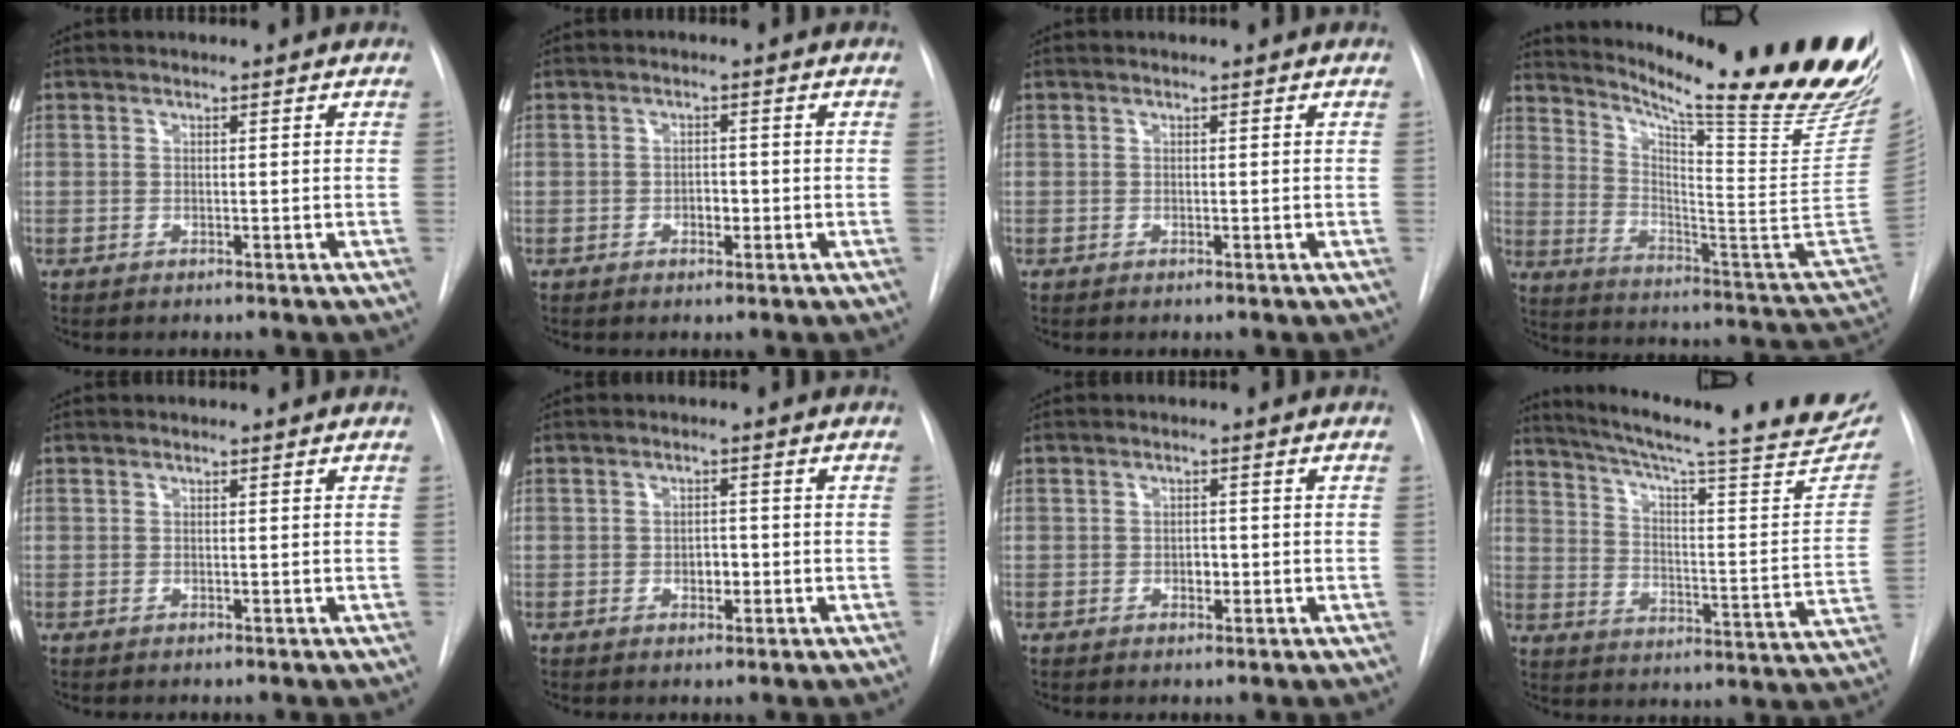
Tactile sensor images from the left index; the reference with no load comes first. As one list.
[{"total": 1.6, "force": [-0.5, 1.0, 1.1], "torque": [-0.016, 0.003, -0.007]}, {"total": 0.6, "force": [0.5, 0.0, 0.1], "torque": [-0.003, 0.004, 0.002]}, {"total": 29.5, "force": [23.8, 0.2, 17.4], "torque": [-0.249, -0.109, 0.324]}, {"total": 0.0}, {"total": 2.0, "force": [-0.5, 1.2, 1.4], "torque": [-0.019, 0.003, -0.005]}, {"total": 1.4, "force": [-0.4, 0.9, 1.0], "torque": [-0.015, 0.002, -0.005]}, {"total": 27.8, "force": [24.2, 2.5, 13.4], "torque": [-0.200, -0.070, 0.306]}]